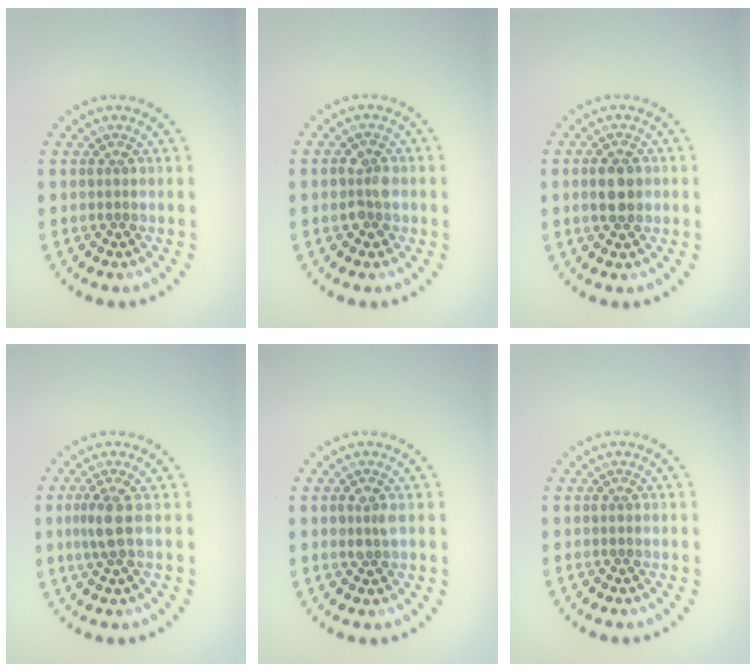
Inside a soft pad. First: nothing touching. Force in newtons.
{"total": 1.9, "press": 1.9, "slide": 0.5}
{"total": 3.0, "press": 3.0, "slide": 0.1}
{"total": 2.1, "press": 1.7, "slide": 1.2}
{"total": 1.1, "press": 1.0, "slide": 0.2}
{"total": 0.0}